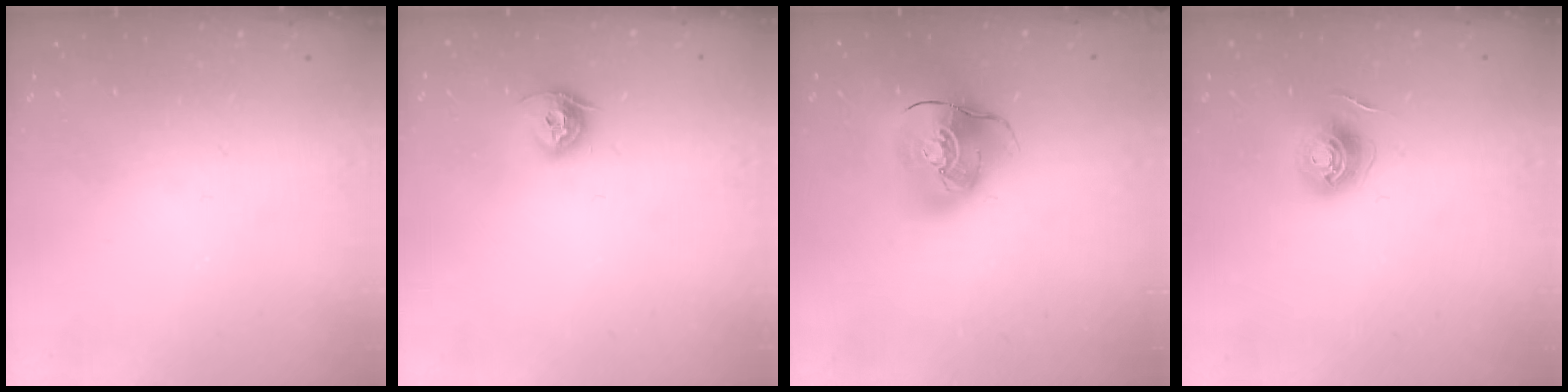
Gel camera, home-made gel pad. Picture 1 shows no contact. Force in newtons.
{"total": 7.8, "press": 7.8, "slide": 0.4}
{"total": 11.7, "press": 11.5, "slide": 1.8}
{"total": 6.1, "press": 6.1, "slide": 0.5}